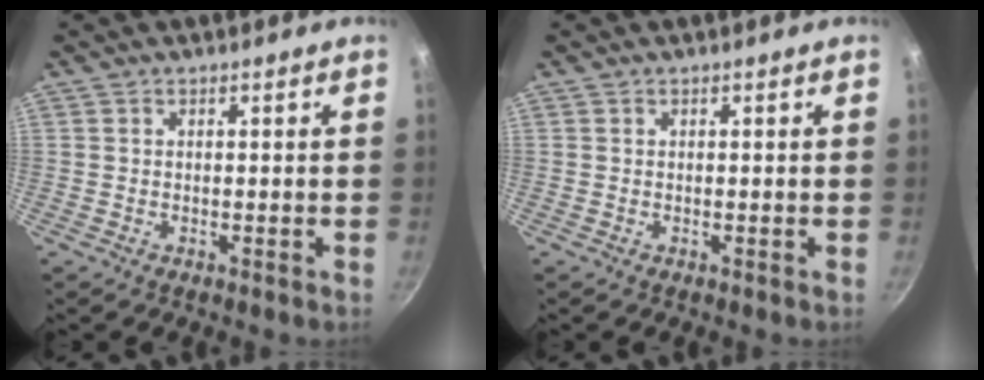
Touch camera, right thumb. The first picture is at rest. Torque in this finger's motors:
{"motor_torque": [0.00, 0.00, 0.03, -0.01, 0.00]}